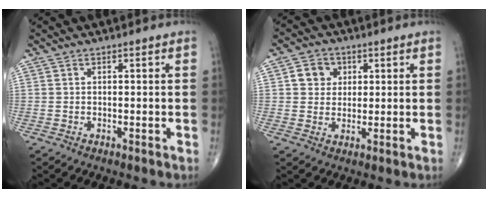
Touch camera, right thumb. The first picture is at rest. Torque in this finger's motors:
{"motor_torque": [-0.23, 0.98, 0.51, 0.29, 0.00]}